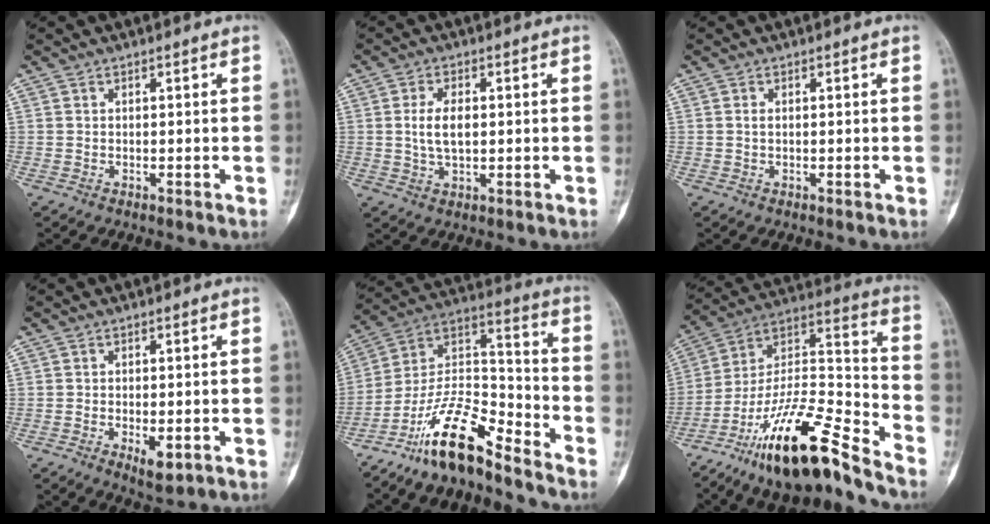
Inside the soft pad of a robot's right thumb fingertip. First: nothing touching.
{"total": 5.6, "force": [0.4, 2.9, 4.8], "torque": [-0.096, 0.001, 0.010]}
{"total": 0.7, "force": [0.1, 0.4, 0.6], "torque": [-0.015, 0.000, 0.001]}
{"total": 4.4, "force": [-1.4, 1.9, 3.7], "torque": [-0.053, -0.006, -0.014]}
{"total": 15.2, "force": [-11.8, 4.1, 8.7], "torque": [-0.153, 0.098, -0.220]}
{"total": 22.5, "force": [-16.1, 4.9, 15.0], "torque": [-0.287, 0.080, -0.287]}